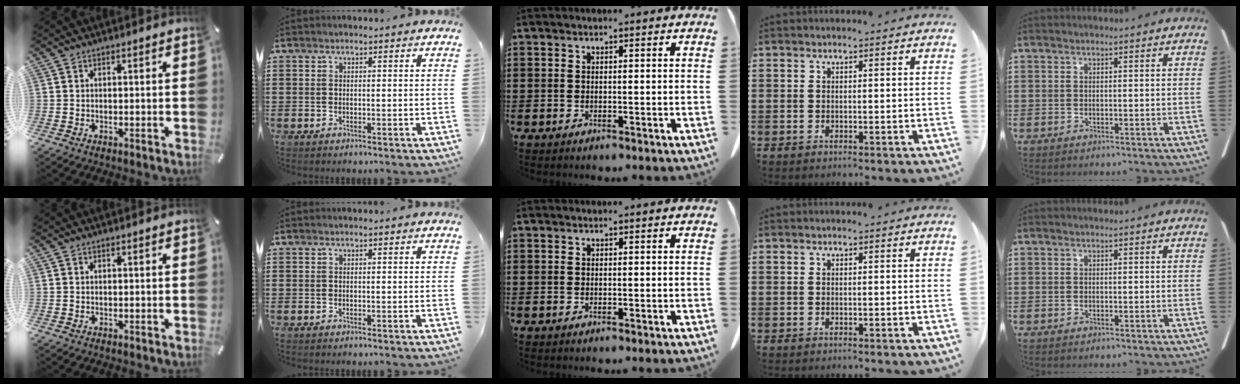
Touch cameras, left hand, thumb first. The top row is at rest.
{}